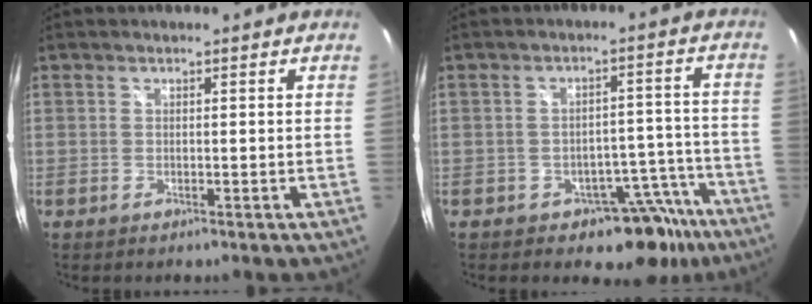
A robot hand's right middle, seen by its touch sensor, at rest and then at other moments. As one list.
[{"total": 9.9, "force": [-6.7, 6.1, 3.9], "torque": [-0.036, 0.043, -0.069]}]